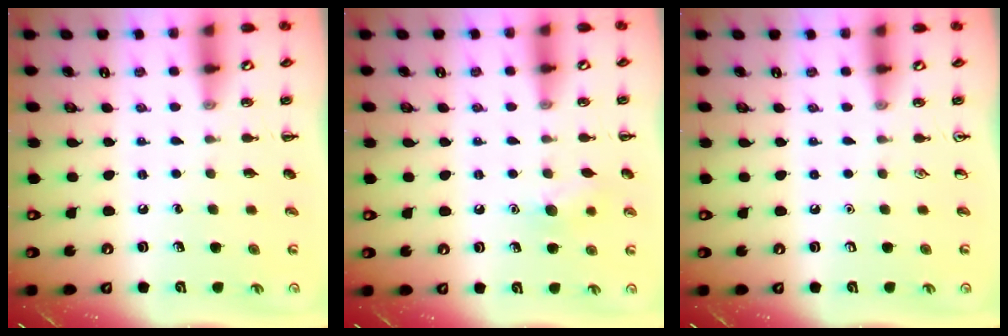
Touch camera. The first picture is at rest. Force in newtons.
{"total": 6.7, "press": 6.6, "slide": 1.4}
{"total": 0.0}